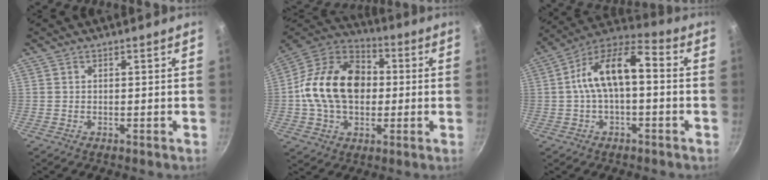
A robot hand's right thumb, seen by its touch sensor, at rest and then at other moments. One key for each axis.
{"total": 19.7, "fx": 0.3, "fy": 14.3, "fz": 13.6, "tx": -0.203, "ty": 0.033, "tz": -0.008}
{"total": 13.7, "fx": 0.2, "fy": 6.5, "fz": 12.1, "tx": -0.201, "ty": 0.049, "tz": -0.011}